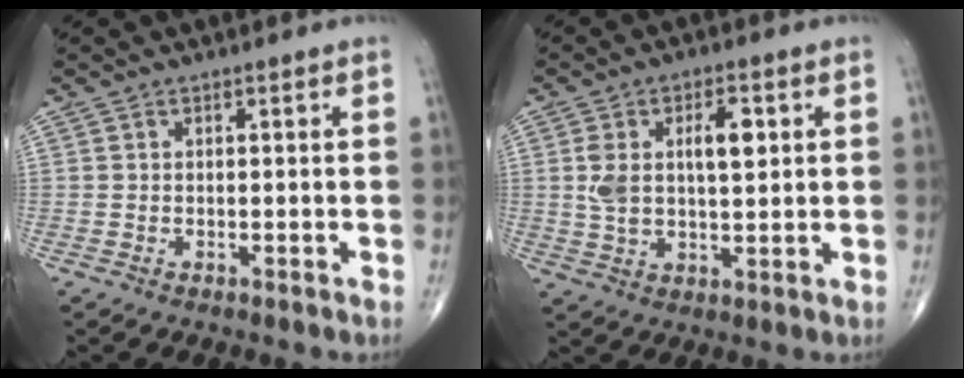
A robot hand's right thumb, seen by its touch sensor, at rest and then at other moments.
{"total": 9.7, "force": [2.2, 4.7, 8.2], "torque": [-0.141, 0.004, 0.041]}